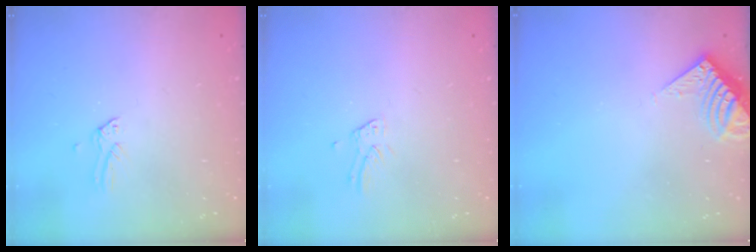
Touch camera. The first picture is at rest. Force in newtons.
{"total": 1.2, "press": 1.2, "slide": 0.1}
{"total": 6.7, "press": 6.6, "slide": 0.8}